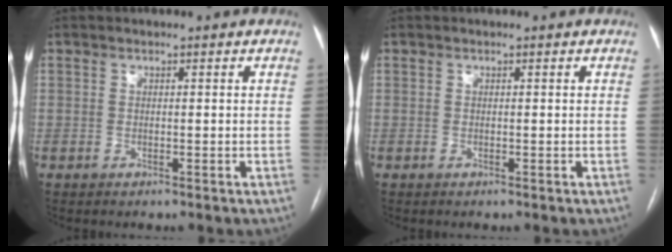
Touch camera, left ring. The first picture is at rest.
{"total": 0.0}